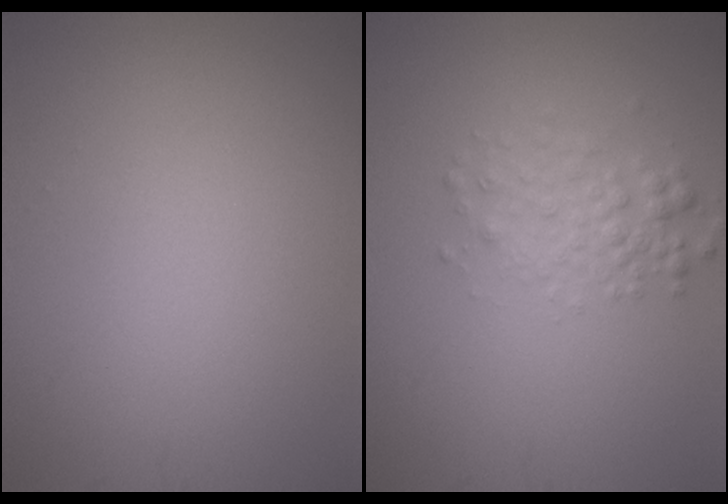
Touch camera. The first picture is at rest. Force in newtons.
{"total": 2.4, "press": 2.4, "slide": 0.1}